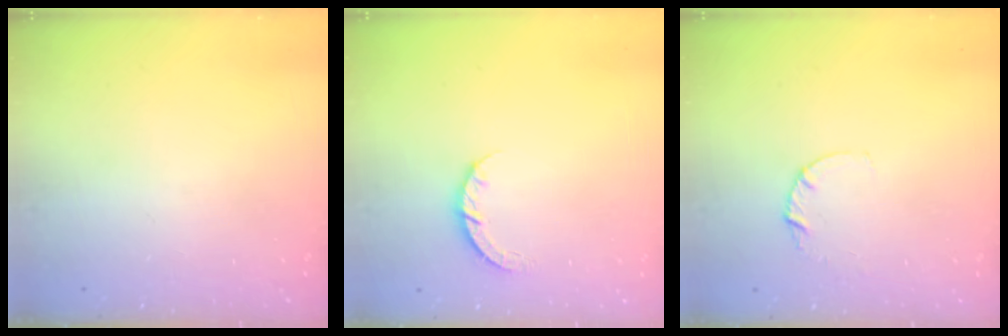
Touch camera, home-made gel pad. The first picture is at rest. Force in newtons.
{"total": 3.4, "press": 3.4, "slide": 0.4}
{"total": 2.8, "press": 2.8, "slide": 0.3}